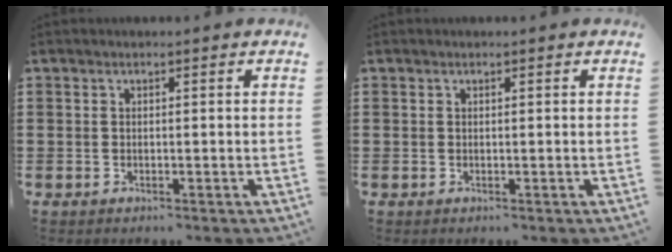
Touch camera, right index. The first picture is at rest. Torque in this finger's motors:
{"motor_torque": [0.11, 0.06, 0.04, -0.01]}